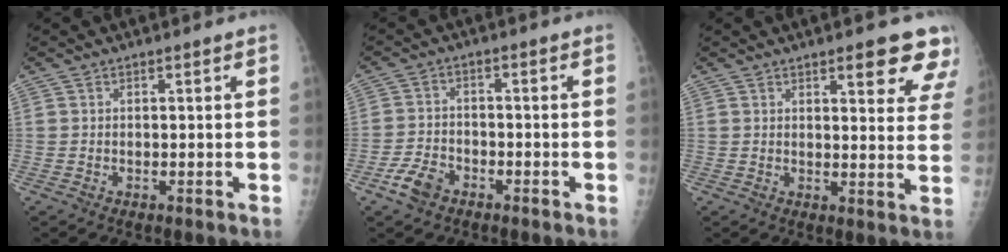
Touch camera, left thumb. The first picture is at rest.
{"total": 5.2, "force": [-3.3, 3.1, 2.5], "torque": [-0.046, 0.017, -0.060]}
{"total": 10.4, "force": [7.4, 3.1, 6.6], "torque": [-0.042, -0.034, 0.077]}